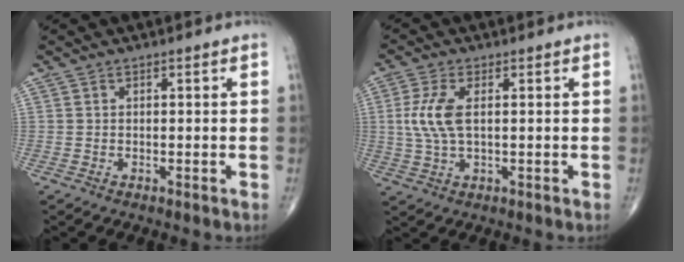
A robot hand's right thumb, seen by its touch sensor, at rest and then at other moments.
{"total": 6.8, "force": [1.0, 2.9, 6.1], "torque": [-0.151, 0.001, 0.020]}